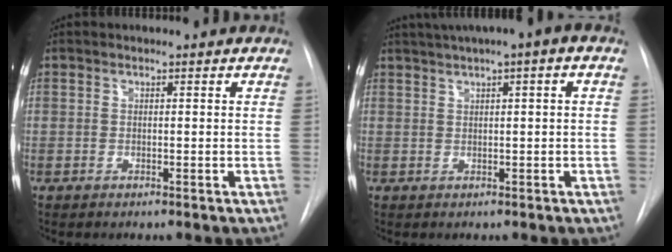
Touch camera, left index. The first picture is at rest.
{"total": 6.1, "force": [2.9, 0.5, 5.4], "torque": [-0.086, 0.027, 0.043]}